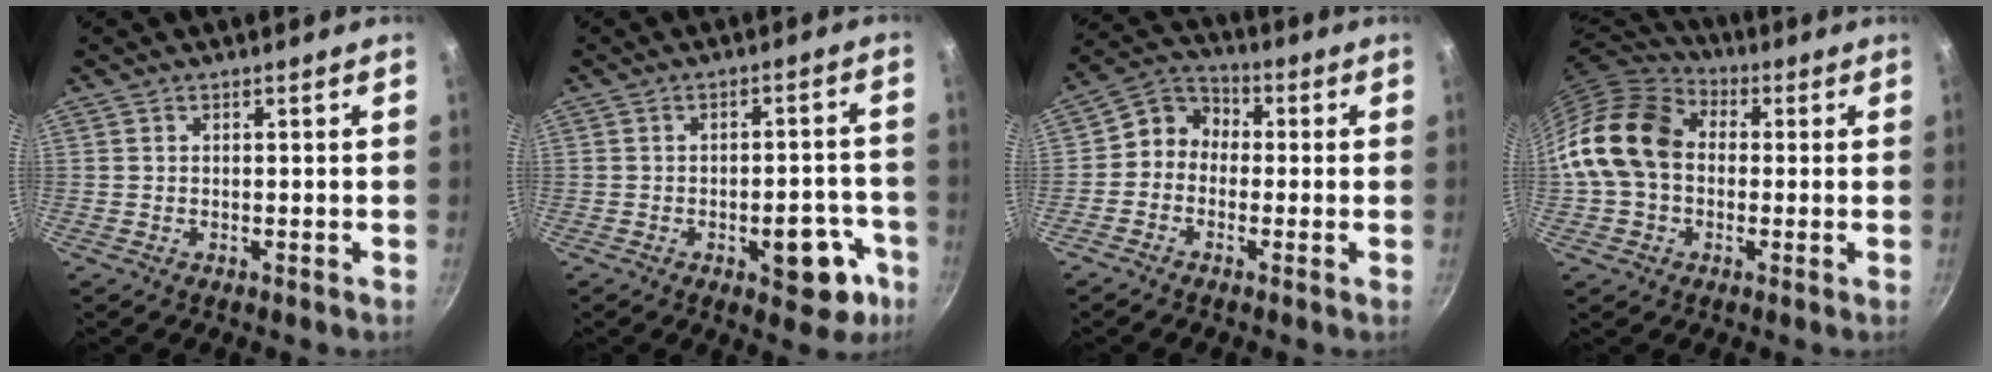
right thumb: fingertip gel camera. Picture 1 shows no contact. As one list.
[{"total": 10.7, "force": [-4.4, 5.3, 8.3], "torque": [-0.058, 0.032, -0.050]}, {"total": 6.5, "force": [-0.8, 5.6, 3.1], "torque": [-0.030, 0.027, -0.040]}, {"total": 16.0, "force": [0.6, 12.1, 10.4], "torque": [-0.171, 0.031, -0.003]}]